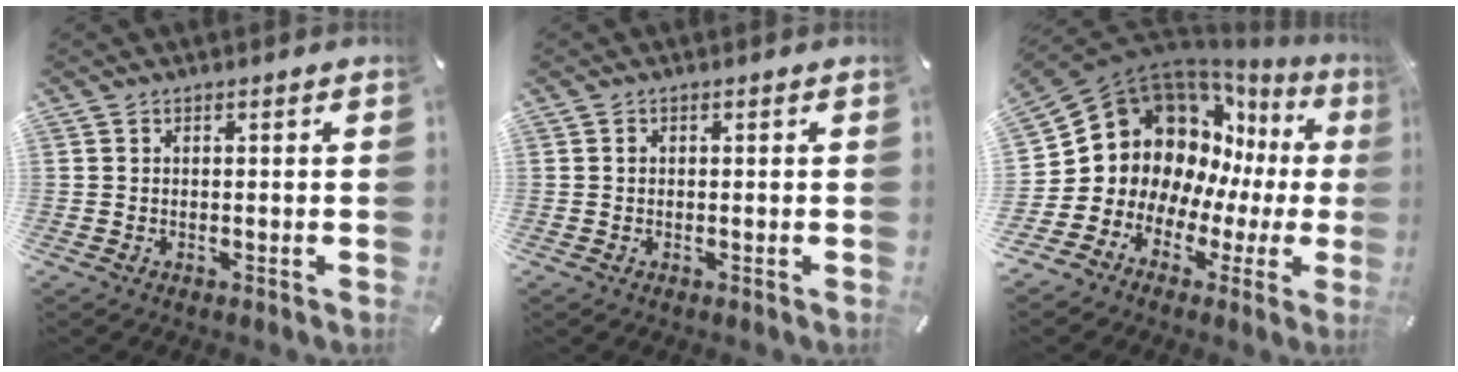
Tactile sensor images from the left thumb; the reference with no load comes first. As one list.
[{"total": 0.6, "force": [0.0, 0.5, 0.4], "torque": [-0.008, 0.001, 0.000]}, {"total": 16.0, "force": [5.3, 13.4, 7.0], "torque": [-0.143, -0.073, 0.110]}]